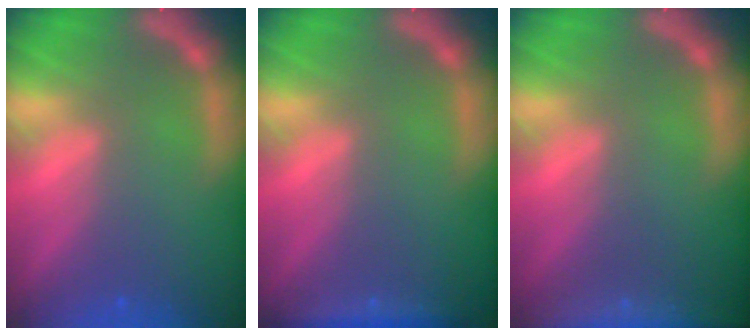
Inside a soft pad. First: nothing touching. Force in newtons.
{"total": 2.4}
{"total": 7.4}